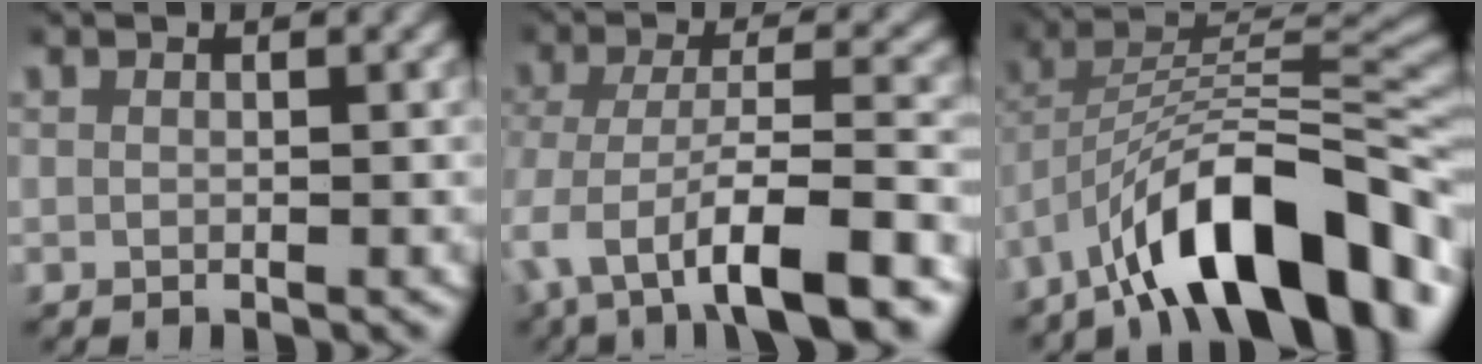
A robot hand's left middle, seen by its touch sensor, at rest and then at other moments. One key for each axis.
{"total": 7.4, "fx": -2.8, "fy": 3.2, "fz": 6.1, "tx": -0.126, "ty": -0.019, "tz": -0.036}
{"total": 11.1, "fx": -4.7, "fy": 4.9, "fz": 8.8, "tx": -0.147, "ty": -0.018, "tz": -0.062}